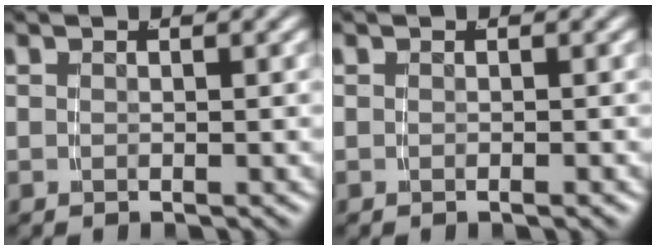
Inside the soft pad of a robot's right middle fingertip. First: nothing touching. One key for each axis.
{"total": 0.0}